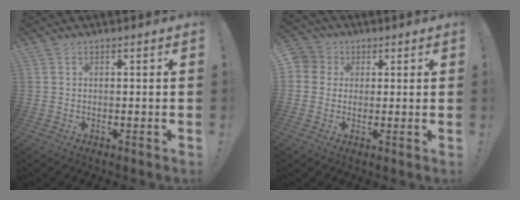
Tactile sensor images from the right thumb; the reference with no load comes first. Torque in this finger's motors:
{"motor_torque": [0.21, -0.39, -0.03, 0.10, 0.04]}